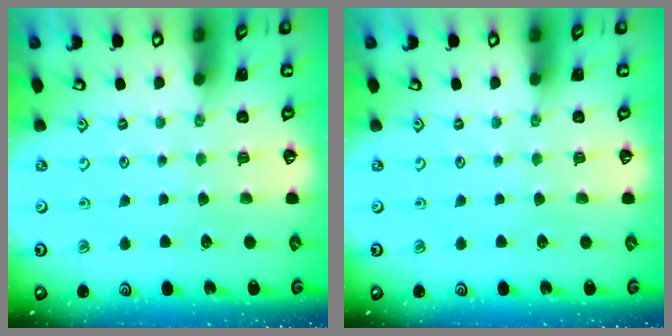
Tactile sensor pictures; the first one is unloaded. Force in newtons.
{"total": 0.0}